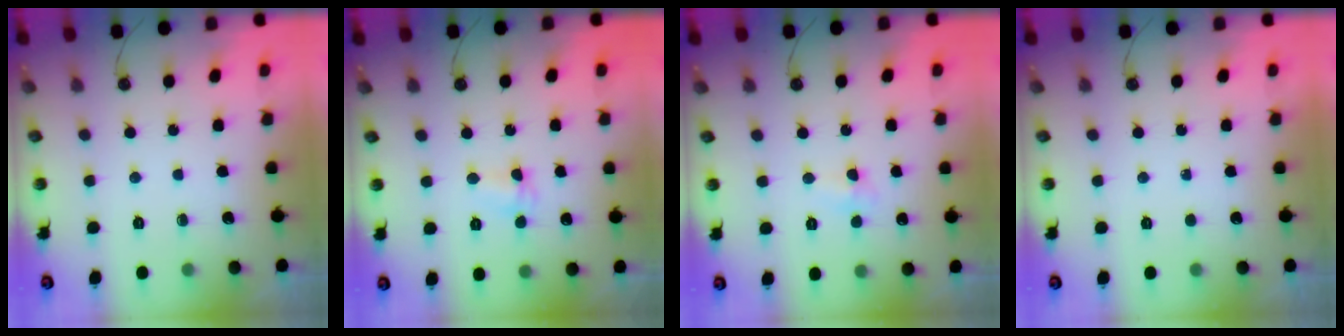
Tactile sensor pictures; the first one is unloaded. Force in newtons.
{"total": 5.8, "press": 4.7, "slide": 3.4}
{"total": 4.1, "press": 4.0, "slide": 0.7}
{"total": 0.0}